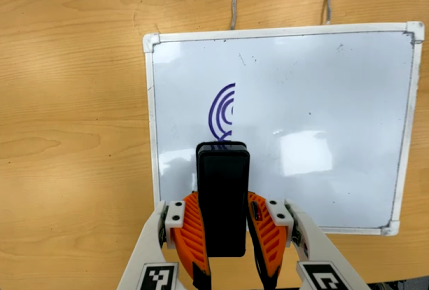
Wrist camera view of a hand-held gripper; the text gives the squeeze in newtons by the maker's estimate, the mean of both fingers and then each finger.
{"total": 8.2, "left": 6.2, "right": 10.3}